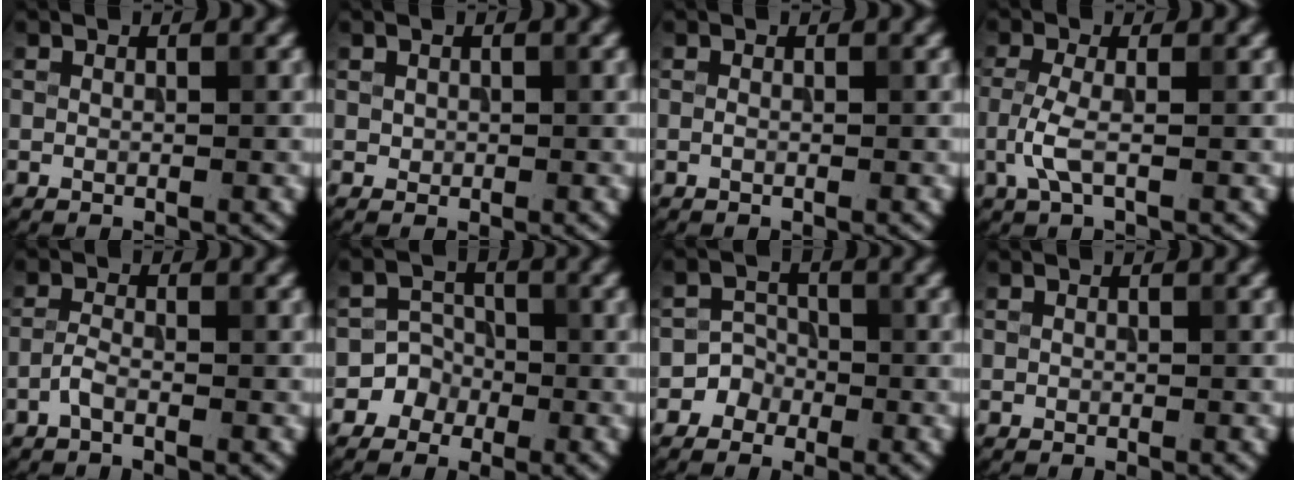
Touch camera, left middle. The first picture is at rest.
{"total": 0.5, "force": [0.1, 0.5, 0.1], "torque": [0.002, -0.003, 0.003]}
{"total": 0.0}
{"total": 2.5, "force": [-0.8, 0.7, 2.3], "torque": [-0.057, 0.003, -0.024]}
{"total": 1.3, "force": [-0.9, 0.3, 0.9], "torque": [-0.022, 0.003, -0.022]}
{"total": 3.3, "force": [-1.6, 2.9, 0.1], "torque": [0.039, 0.011, -0.038]}
{"total": 2.6, "force": [-1.4, 2.2, 0.0], "torque": [0.034, 0.013, -0.034]}
{"total": 0.0}